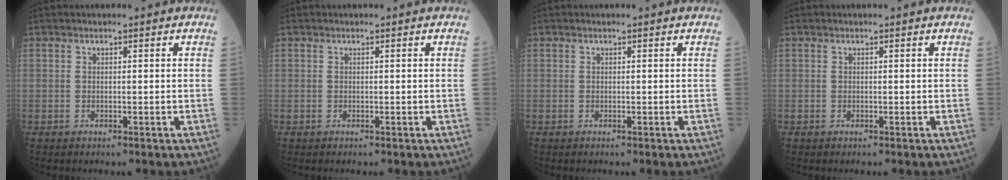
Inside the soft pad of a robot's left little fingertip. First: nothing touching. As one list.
[{"total": 0.0}, {"total": 0.0}, {"total": 0.0}]